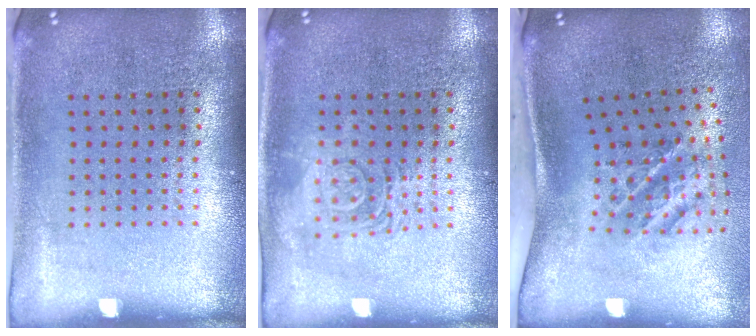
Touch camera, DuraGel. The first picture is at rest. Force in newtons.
{"total": 3.0, "press": 2.9, "slide": 0.4}
{"total": 1.9, "press": 1.3, "slide": 1.5}